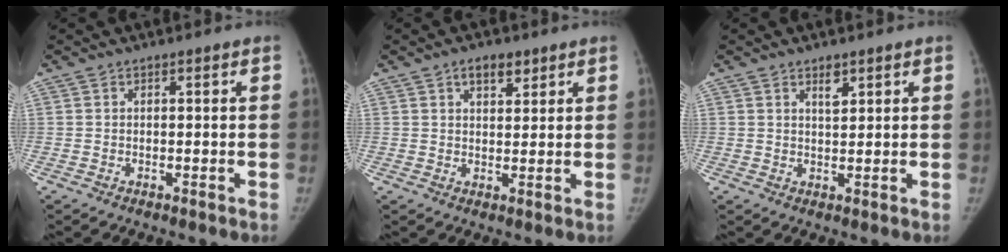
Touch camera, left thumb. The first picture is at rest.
{"total": 4.1, "force": [2.5, 2.2, 2.4], "torque": [-0.016, -0.012, 0.038]}
{"total": 2.5, "force": [1.6, 1.1, 1.6], "torque": [-0.016, -0.011, 0.027]}